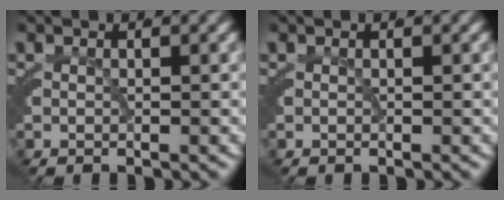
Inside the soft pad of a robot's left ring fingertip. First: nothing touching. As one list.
[{"total": 0.0}]